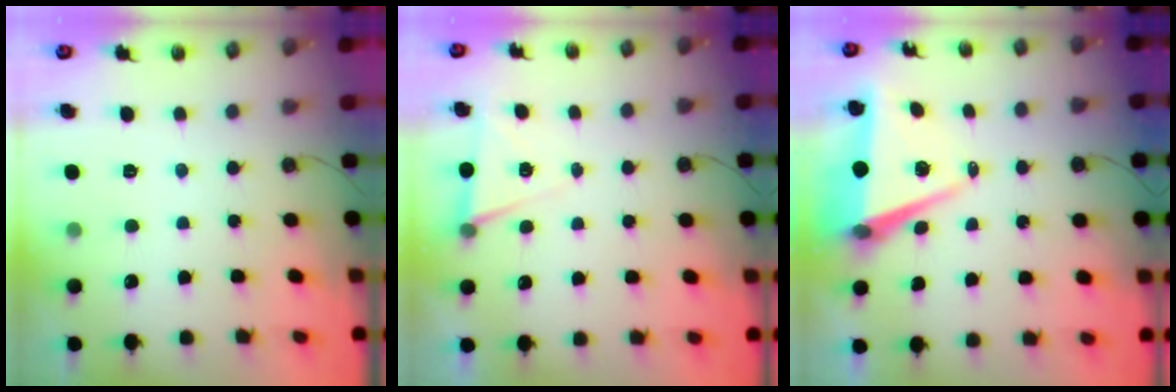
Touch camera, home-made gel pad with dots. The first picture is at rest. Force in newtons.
{"total": 5.9, "press": 4.0, "slide": 4.4}
{"total": 7.9, "press": 6.7, "slide": 4.2}